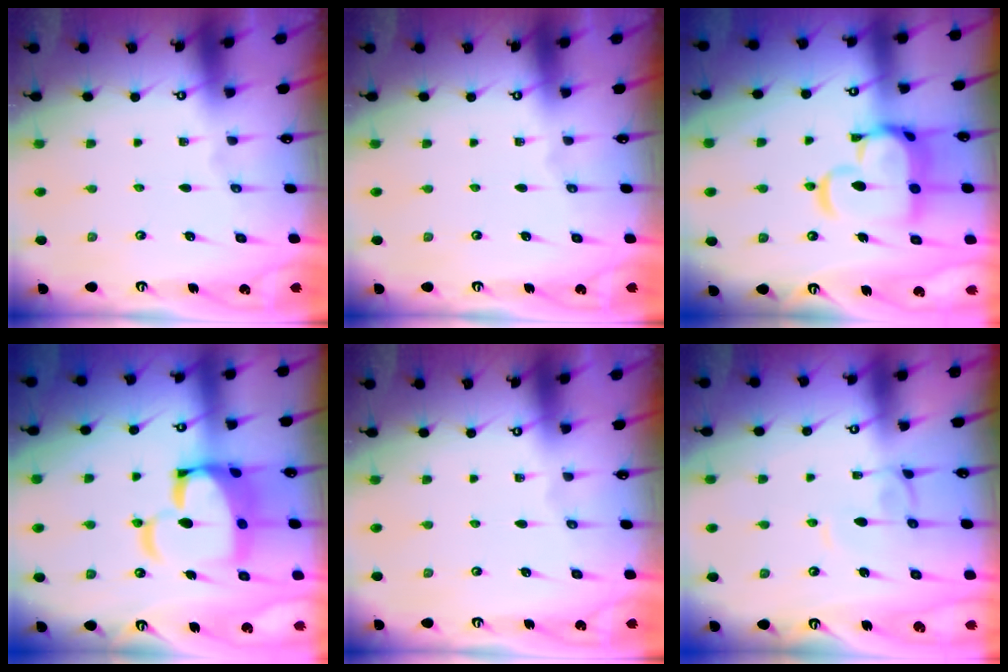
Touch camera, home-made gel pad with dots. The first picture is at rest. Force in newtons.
{"total": 0.0}
{"total": 11.3, "press": 11.2, "slide": 1.3}
{"total": 13.4, "press": 13.3, "slide": 1.9}
{"total": 0.0}
{"total": 1.6, "press": 1.6, "slide": 0.1}